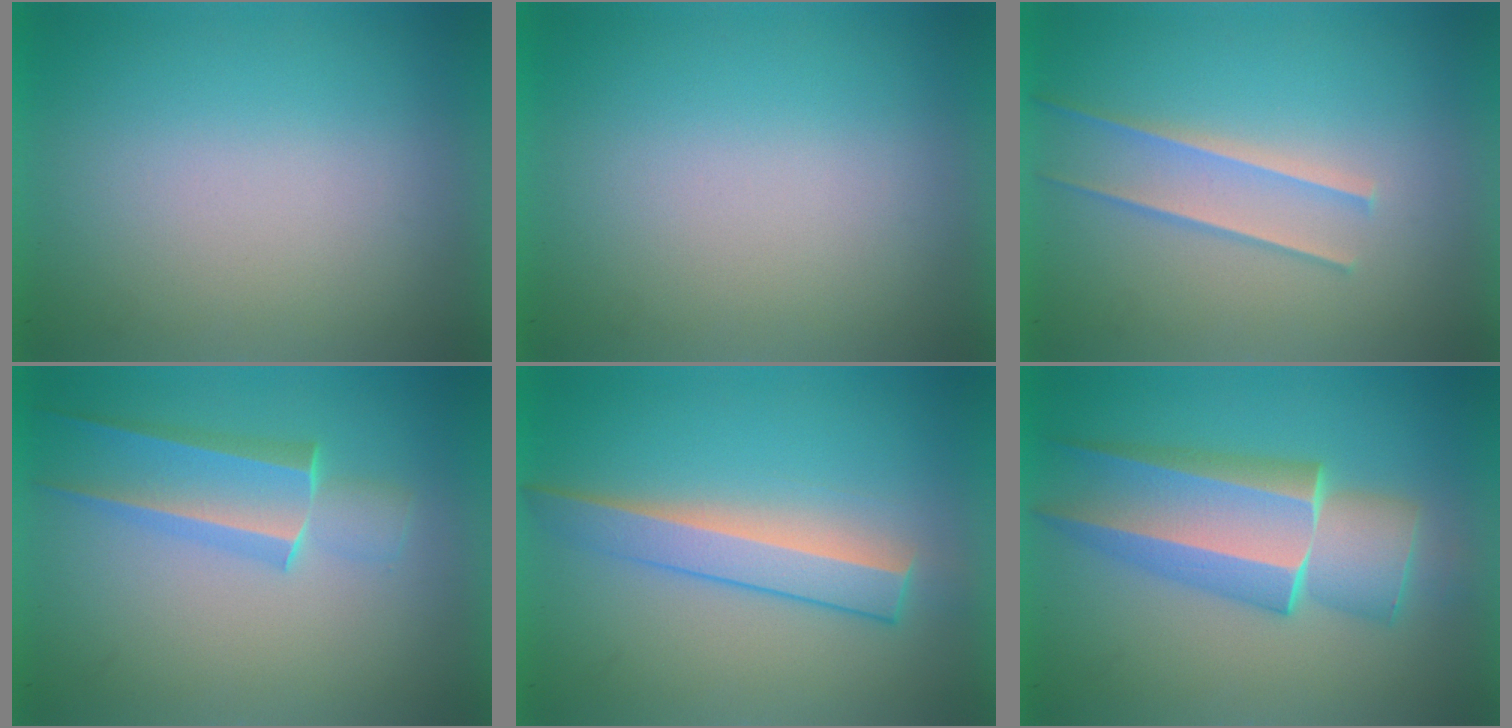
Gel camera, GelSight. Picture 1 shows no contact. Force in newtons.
{"total": 0.0}
{"total": 1.5}
{"total": 2.6}
{"total": 3.2}
{"total": 6.2}